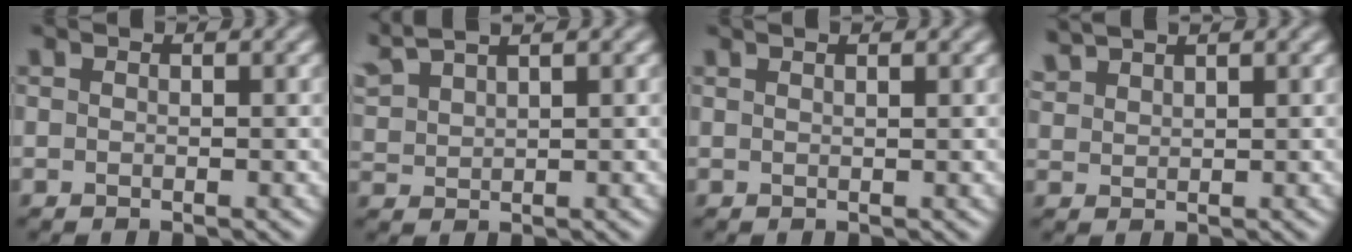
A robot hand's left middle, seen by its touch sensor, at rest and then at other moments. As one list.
[{"total": 3.6, "force": [3.3, 0.6, 1.2], "torque": [-0.045, 0.019, 0.072]}, {"total": 1.7, "force": [1.1, 0.7, 1.0], "torque": [0.003, 0.003, -0.005]}, {"total": 2.1, "force": [2.1, 0.1, -0.1], "torque": [-0.003, 0.009, 0.048]}]